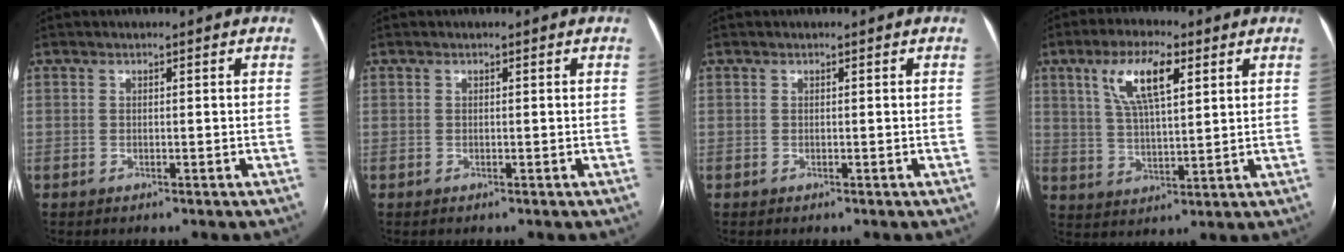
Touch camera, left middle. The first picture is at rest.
{"total": 0.0}
{"total": 0.0}
{"total": 9.3, "force": [4.2, 2.5, 7.9], "torque": [-0.153, 0.014, 0.081]}